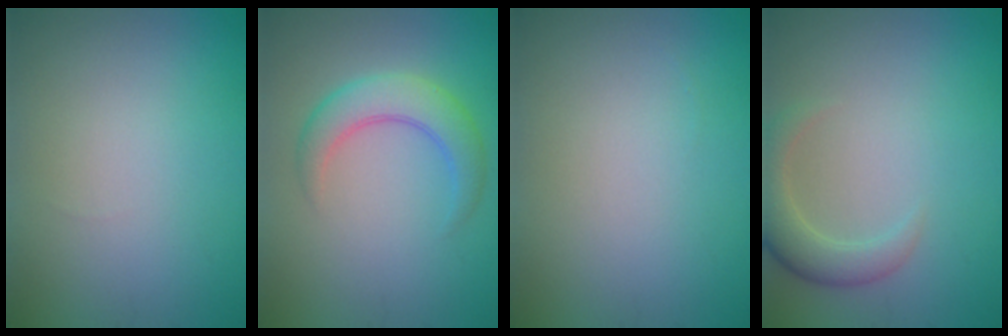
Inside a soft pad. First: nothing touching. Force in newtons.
{"total": 3.9, "press": 3.9, "slide": 0.2}
{"total": 0.0}
{"total": 3.2, "press": 3.2, "slide": 0.3}